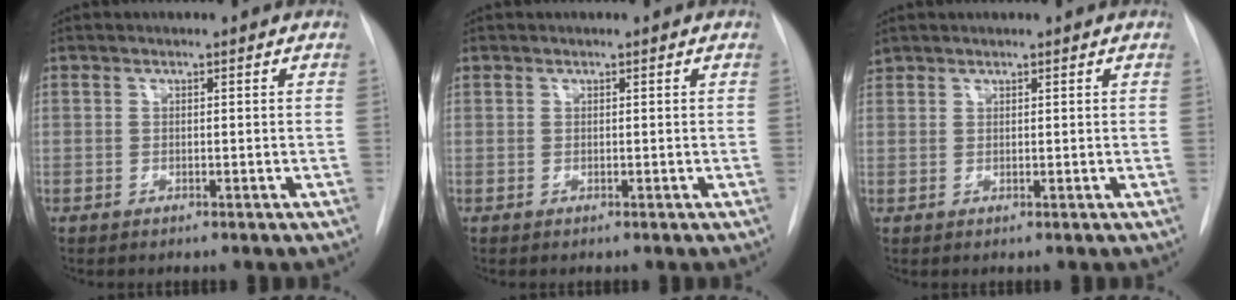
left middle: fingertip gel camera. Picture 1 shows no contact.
{"total": 0.0}
{"total": 1.3, "force": [1.2, 0.6, -0.1], "torque": [0.002, 0.010, 0.023]}